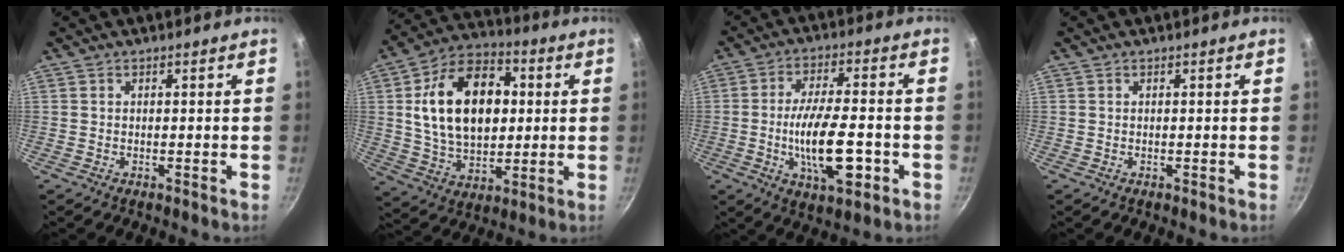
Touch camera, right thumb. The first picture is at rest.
{"total": 21.1, "force": [3.2, 13.9, 15.5], "torque": [-0.231, 0.011, 0.051]}
{"total": 14.0, "force": [-3.6, 5.2, 12.5], "torque": [-0.207, 0.013, -0.060]}
{"total": 0.0}